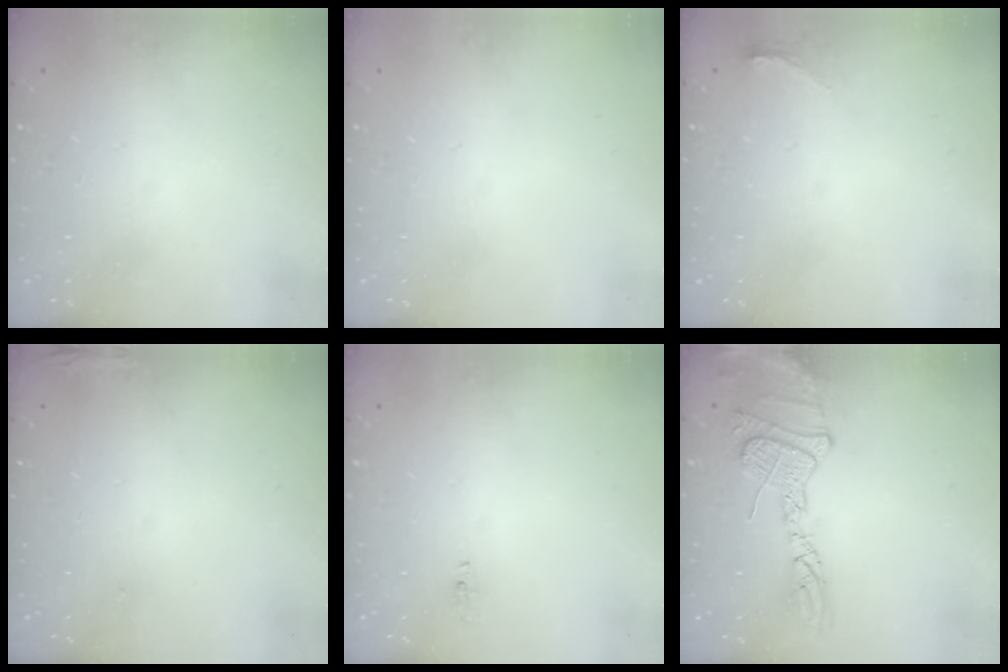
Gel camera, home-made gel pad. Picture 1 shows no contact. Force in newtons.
{"total": 0.0}
{"total": 3.8, "press": 3.5, "slide": 1.6}
{"total": 6.3, "press": 5.9, "slide": 2.1}
{"total": 3.8, "press": 2.8, "slide": 2.6}
{"total": 14.8, "press": 14.8, "slide": 1.1}